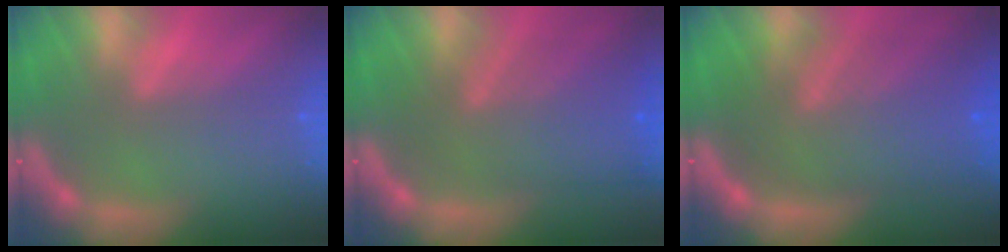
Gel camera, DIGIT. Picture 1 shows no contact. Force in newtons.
{"total": 8.1}
{"total": 10.0}